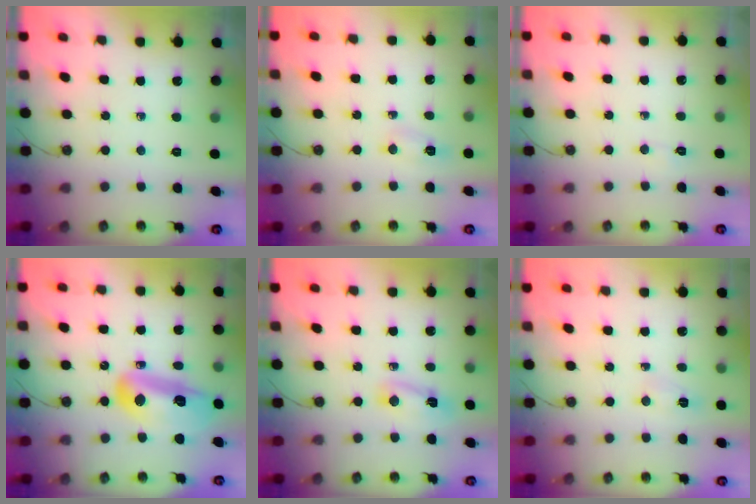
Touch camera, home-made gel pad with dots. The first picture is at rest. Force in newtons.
{"total": 5.3, "press": 5.3, "slide": 0.6}
{"total": 2.3, "press": 2.3, "slide": 0.3}
{"total": 26.1, "press": 20.0, "slide": 16.7}
{"total": 3.9, "press": 3.8, "slide": 0.4}
{"total": 3.1, "press": 3.1, "slide": 0.6}